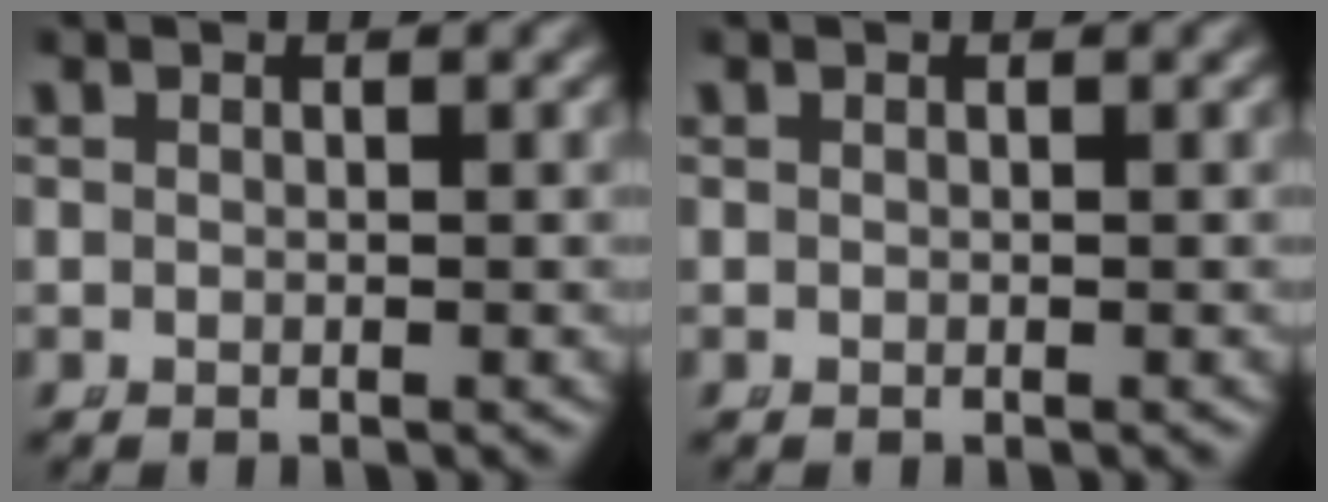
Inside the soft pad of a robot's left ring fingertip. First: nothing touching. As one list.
[{"total": 0.0}]